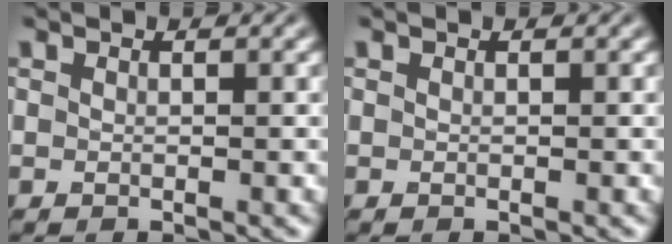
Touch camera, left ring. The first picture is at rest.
{"total": 0.0}